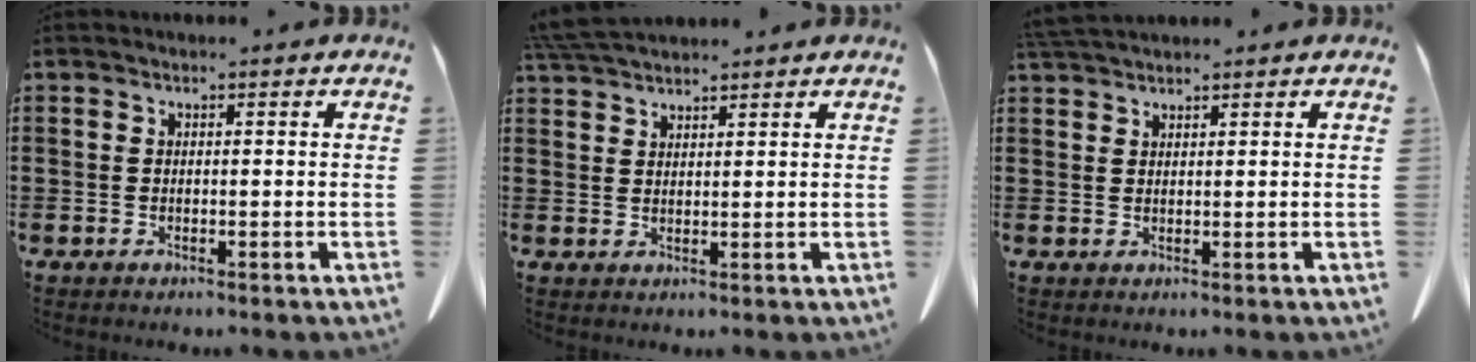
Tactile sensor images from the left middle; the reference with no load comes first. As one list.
[{"total": 4.1, "force": [4.0, 0.4, 1.2], "torque": [-0.034, -0.005, 0.076]}, {"total": 2.4, "force": [2.2, 0.3, 0.7], "torque": [-0.020, -0.001, 0.044]}]